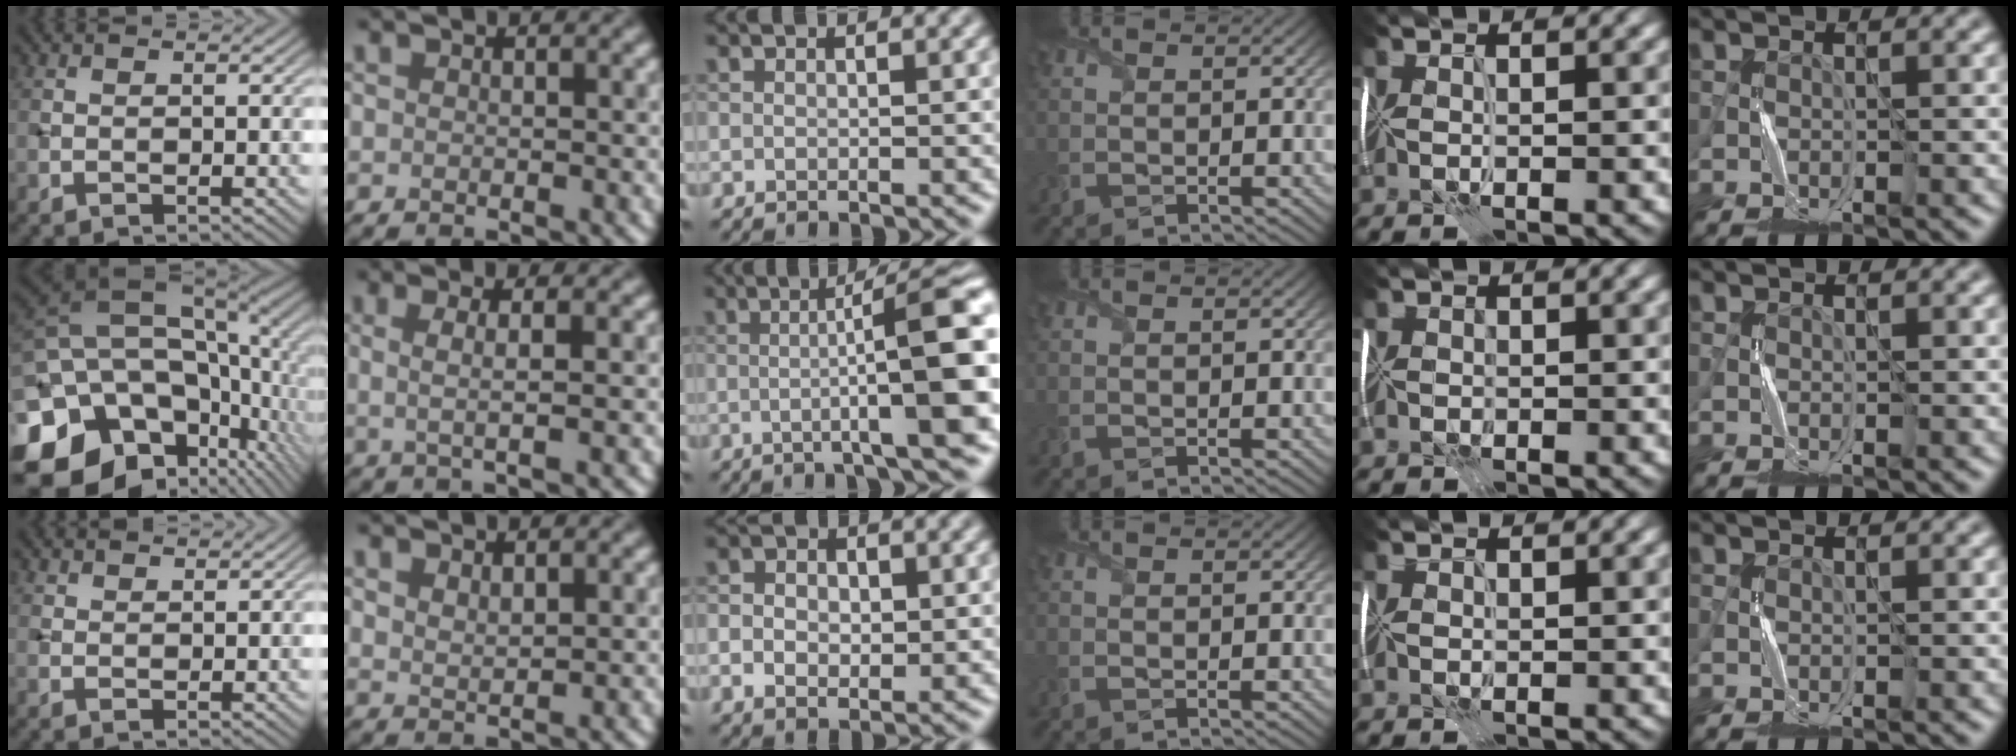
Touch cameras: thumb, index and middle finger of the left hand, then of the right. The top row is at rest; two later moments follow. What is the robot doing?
{"motion": "fold", "object": "memory foam"}